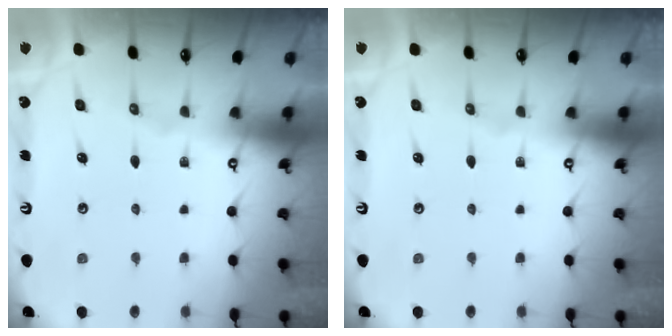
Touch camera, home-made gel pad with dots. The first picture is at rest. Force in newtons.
{"total": 0.0}